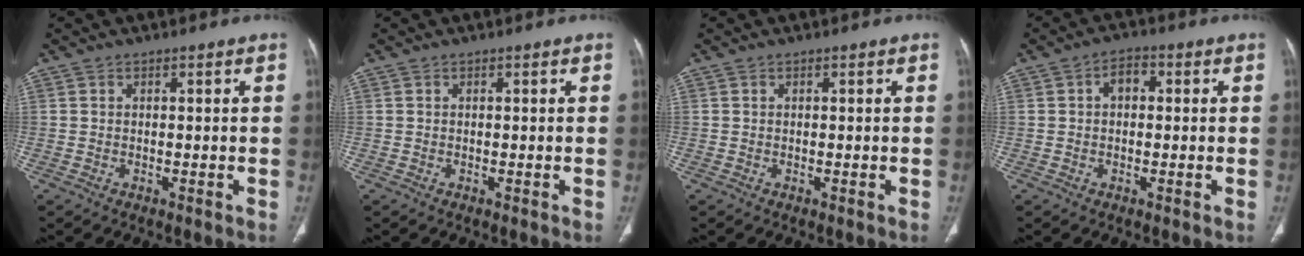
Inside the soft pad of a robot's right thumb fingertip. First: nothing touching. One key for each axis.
{"total": 0.0}
{"total": 0.0}
{"total": 3.7, "fx": 0.6, "fy": 2.4, "fz": 2.7, "tx": -0.036, "ty": 0.014, "tz": 0.004}